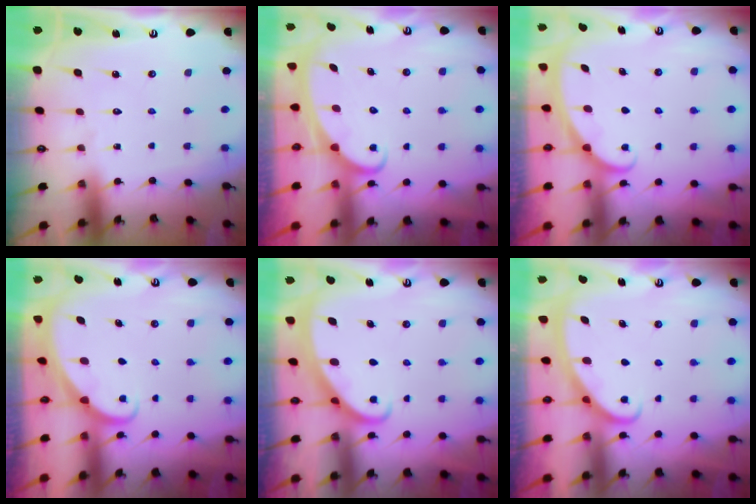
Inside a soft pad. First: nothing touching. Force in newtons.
{"total": 2.6, "press": 2.6, "slide": 0.3}
{"total": 3.4, "press": 3.4, "slide": 0.2}
{"total": 1.6, "press": 1.6, "slide": 0.0}
{"total": 2.3, "press": 2.3, "slide": 0.2}
{"total": 2.7, "press": 2.7, "slide": 0.3}